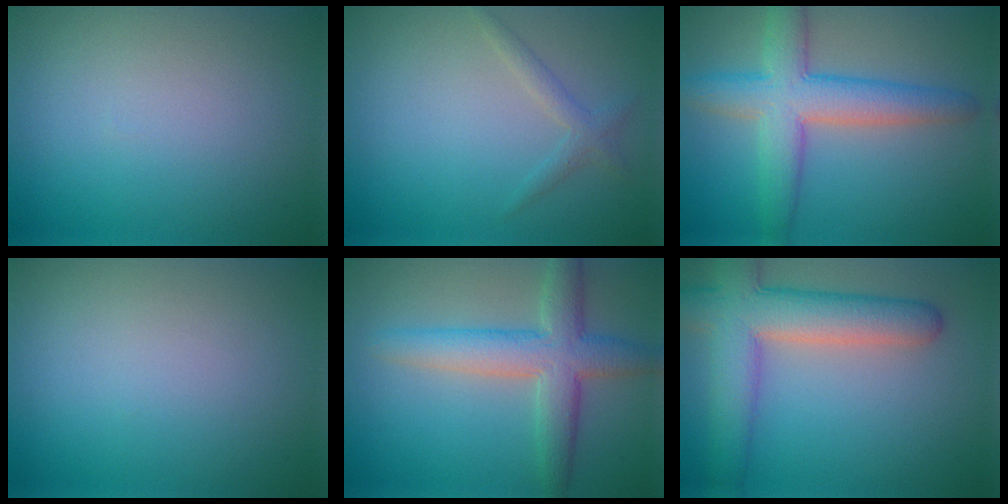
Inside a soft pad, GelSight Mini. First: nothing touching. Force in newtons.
{"total": 1.4, "press": 1.4, "slide": 0.1}
{"total": 6.5, "press": 6.5, "slide": 0.3}
{"total": 0.0}
{"total": 5.4, "press": 5.4, "slide": 0.1}
{"total": 7.7, "press": 7.6, "slide": 0.6}